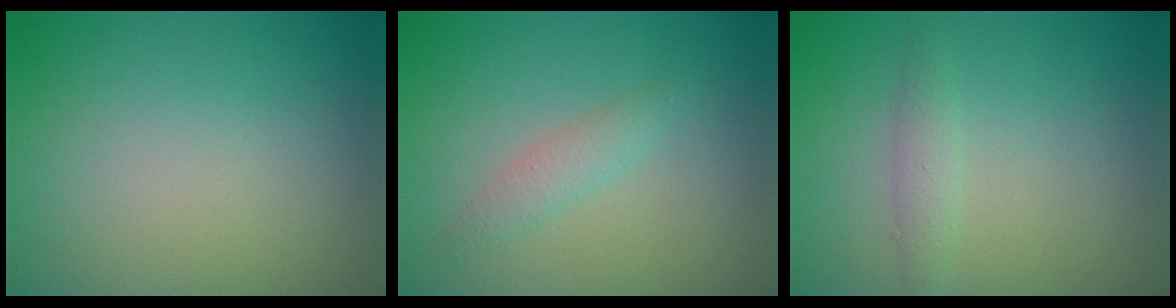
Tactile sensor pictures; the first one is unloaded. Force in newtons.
{"total": 1.6, "press": 1.6, "slide": 0.0}
{"total": 1.4, "press": 1.4, "slide": 0.0}